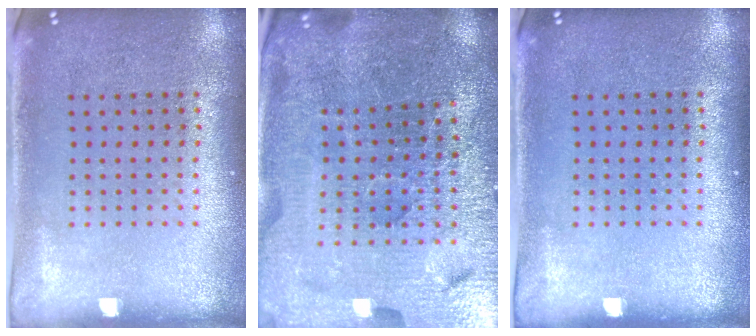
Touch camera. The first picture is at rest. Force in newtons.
{"total": 5.1, "press": 4.9, "slide": 1.5}
{"total": 0.0}